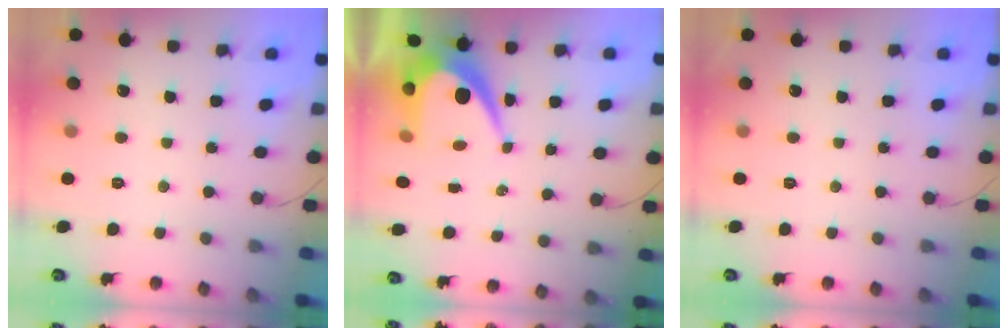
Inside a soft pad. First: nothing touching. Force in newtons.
{"total": 8.9, "press": 8.9, "slide": 0.8}
{"total": 0.0}